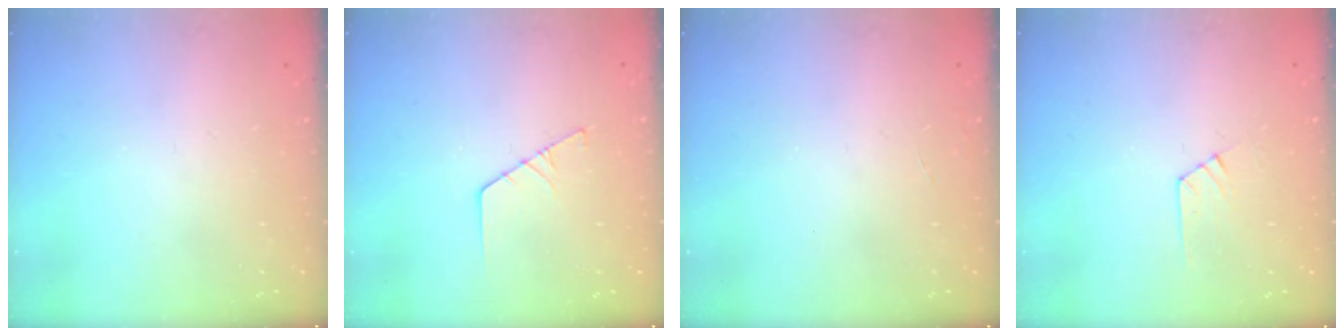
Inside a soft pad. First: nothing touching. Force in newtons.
{"total": 2.1, "press": 2.1, "slide": 0.1}
{"total": 0.0}
{"total": 7.1, "press": 7.0, "slide": 0.7}